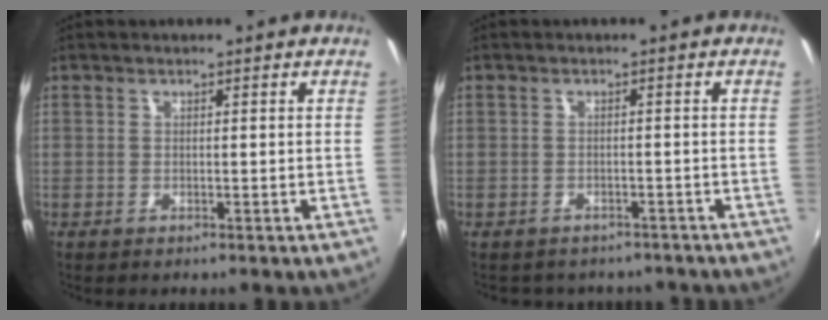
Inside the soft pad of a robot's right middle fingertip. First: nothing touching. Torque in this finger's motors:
{"motor_torque": [0.02, -0.03, 0.00, 0.01]}